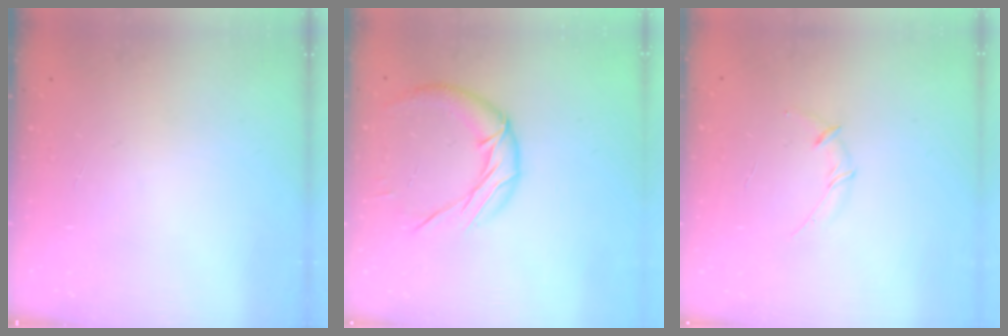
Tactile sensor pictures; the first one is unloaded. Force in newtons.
{"total": 13.1, "press": 13.0, "slide": 1.0}
{"total": 3.0, "press": 2.9, "slide": 0.8}